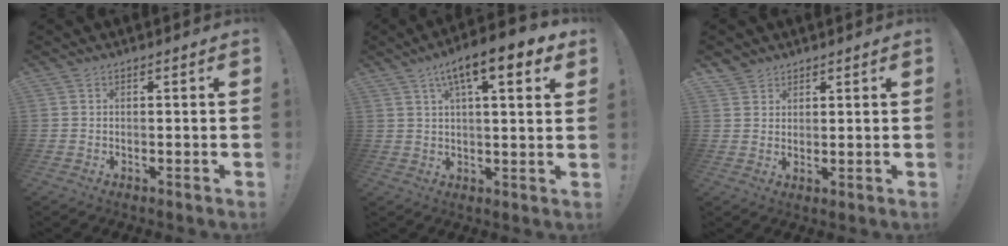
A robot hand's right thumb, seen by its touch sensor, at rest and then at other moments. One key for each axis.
{"total": 11.5, "fx": 5.9, "fy": 2.9, "fz": 9.5, "tx": -0.140, "ty": -0.024, "tz": 0.092}
{"total": 3.2, "fx": 2.7, "fy": 1.8, "fz": 0.2, "tx": -0.004, "ty": -0.014, "tz": 0.051}